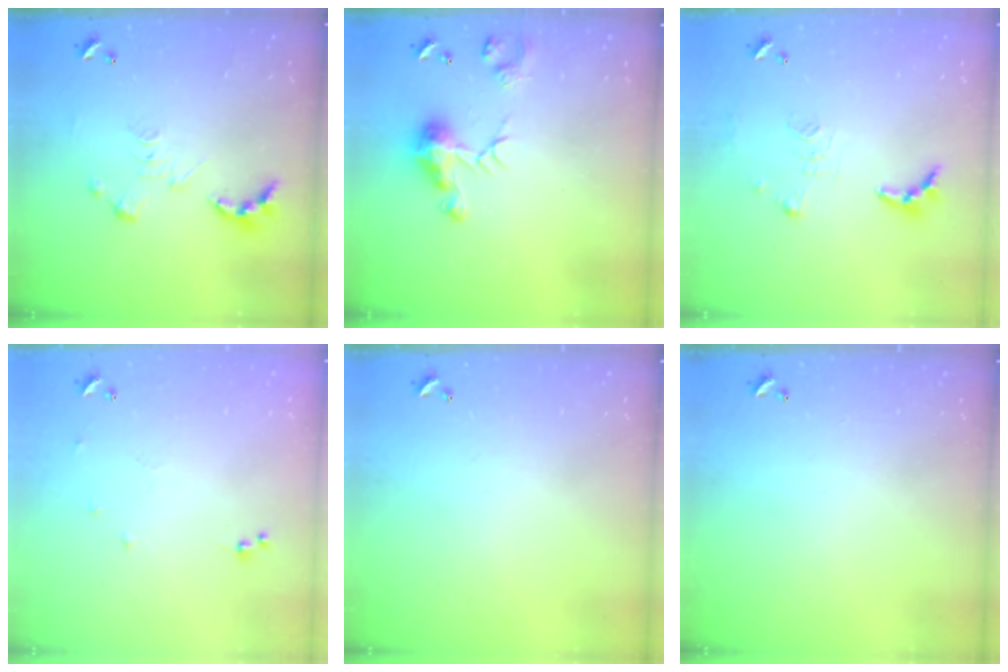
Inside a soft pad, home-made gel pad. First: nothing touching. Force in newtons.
{"total": 7.8, "press": 7.7, "slide": 0.7}
{"total": 9.3, "press": 9.3, "slide": 0.8}
{"total": 6.3, "press": 6.3, "slide": 0.7}
{"total": 0.0}
{"total": 0.0}